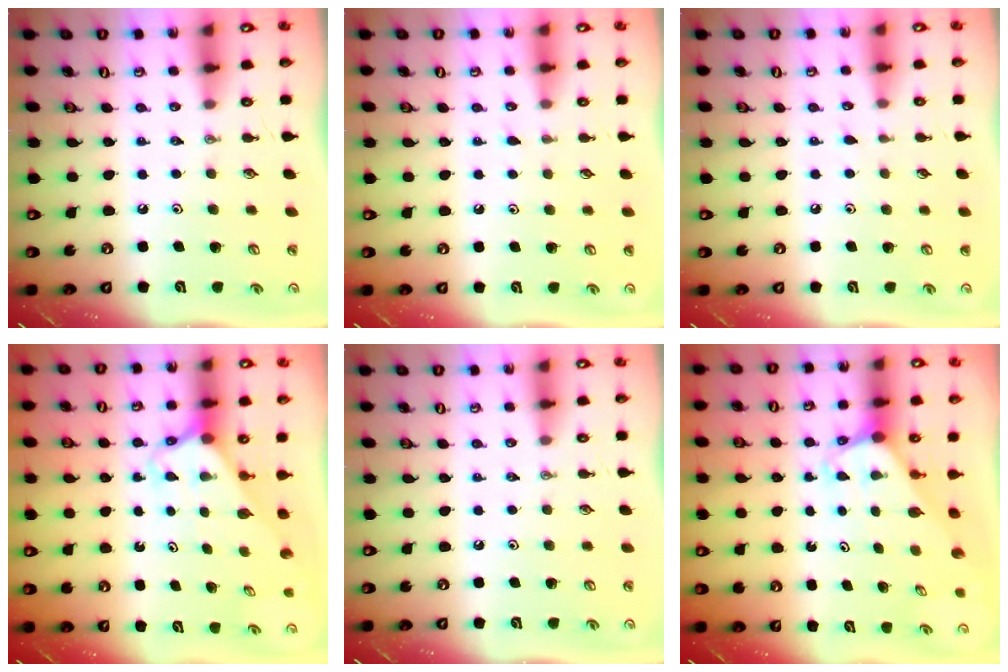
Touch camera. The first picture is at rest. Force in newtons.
{"total": 4.2, "press": 4.2, "slide": 0.4}
{"total": 2.2, "press": 2.2, "slide": 0.3}
{"total": 2.4, "press": 2.4, "slide": 0.1}
{"total": 0.0}
{"total": 1.9, "press": 1.9, "slide": 0.1}